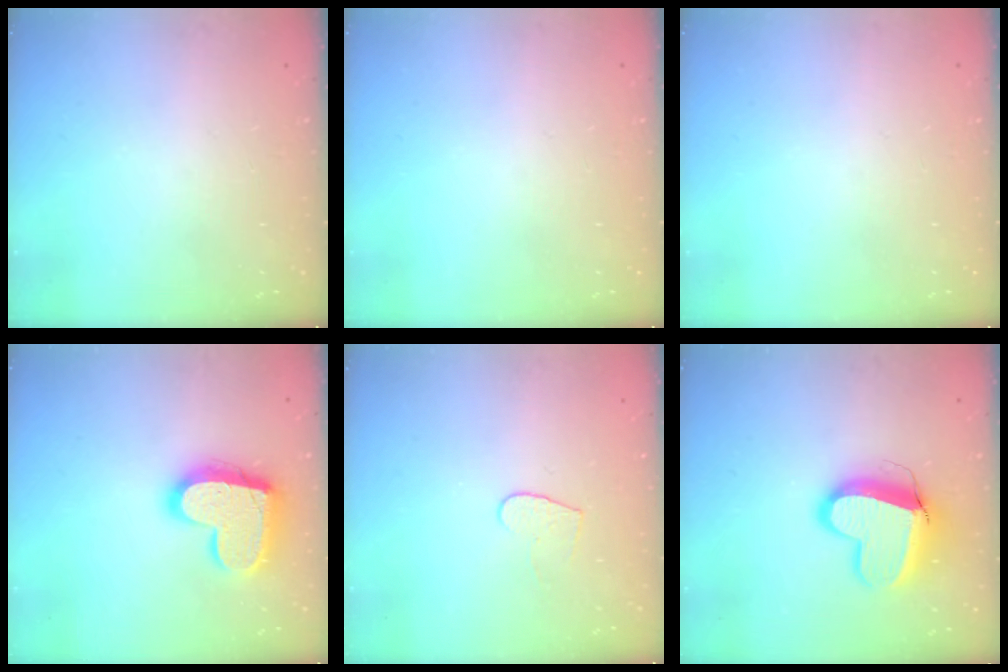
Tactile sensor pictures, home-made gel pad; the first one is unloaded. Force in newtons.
{"total": 0.0}
{"total": 0.0}
{"total": 18.3, "press": 18.3, "slide": 1.2}
{"total": 4.7, "press": 4.7, "slide": 0.4}
{"total": 13.1, "press": 13.0, "slide": 1.3}